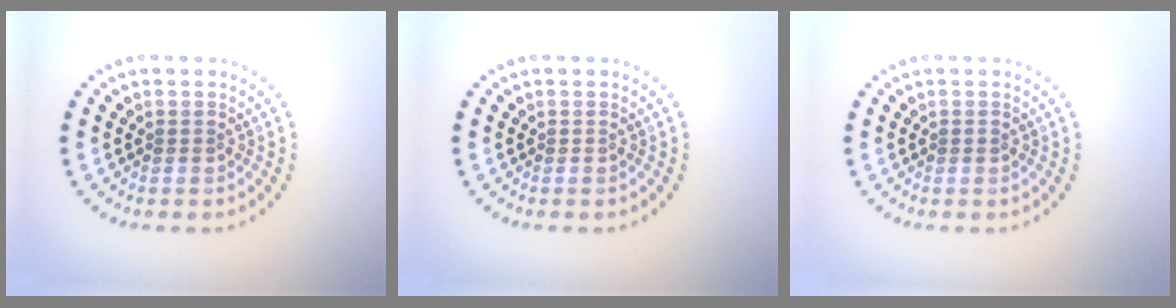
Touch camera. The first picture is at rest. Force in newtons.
{"total": 0.0}
{"total": 0.5, "press": 0.5, "slide": 0.0}